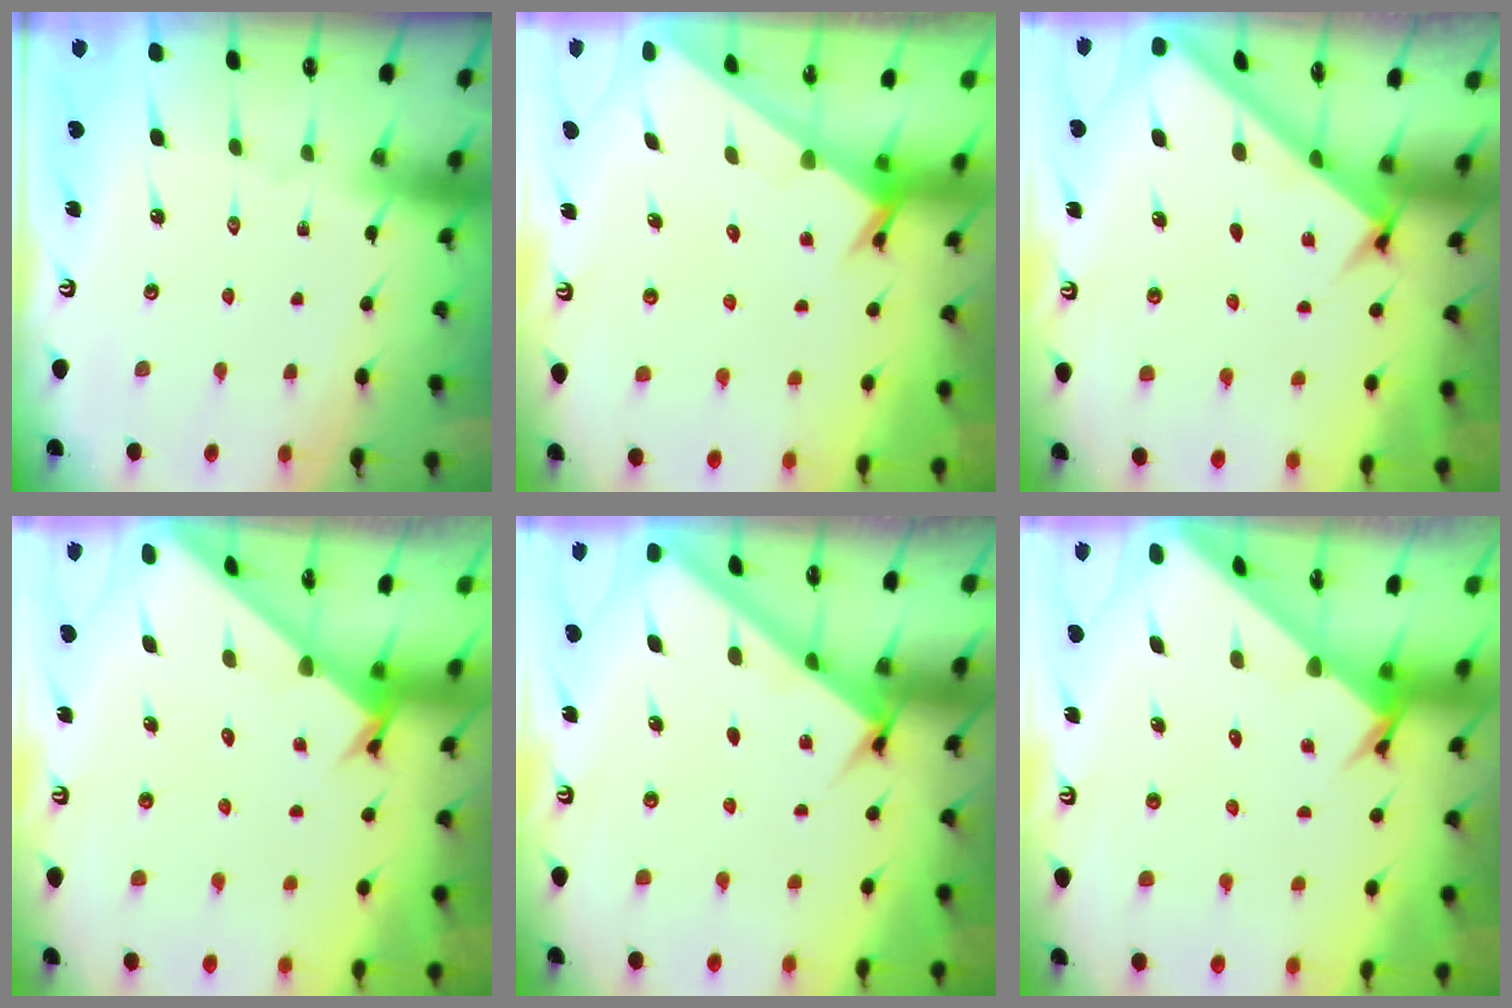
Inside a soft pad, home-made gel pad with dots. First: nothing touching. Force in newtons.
{"total": 2.5, "press": 2.5, "slide": 0.1}
{"total": 2.5, "press": 2.4, "slide": 0.4}
{"total": 2.6, "press": 2.6, "slide": 0.3}
{"total": 3.0, "press": 3.0, "slide": 0.2}
{"total": 2.8, "press": 2.8, "slide": 0.3}